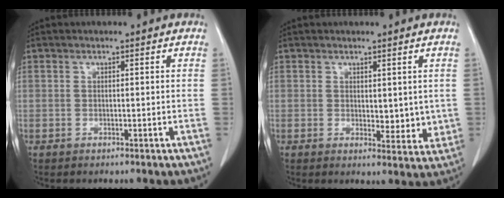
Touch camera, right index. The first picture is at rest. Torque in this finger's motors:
{"motor_torque": [0.03, 0.20, 0.17, 0.02]}